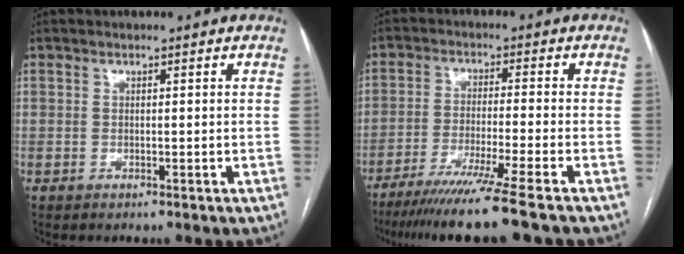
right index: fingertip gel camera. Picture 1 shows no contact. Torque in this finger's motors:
{"motor_torque": [1.35, -0.79, 0.66, 0.17]}